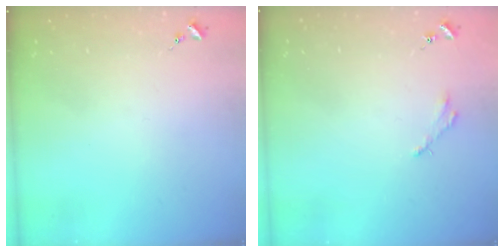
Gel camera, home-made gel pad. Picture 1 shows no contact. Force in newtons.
{"total": 2.5, "press": 2.5, "slide": 0.2}